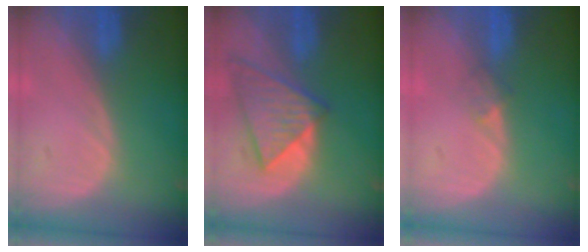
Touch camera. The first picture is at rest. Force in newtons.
{"total": 8.3, "press": 7.3, "slide": 3.9}
{"total": 1.5, "press": 1.2, "slide": 1.0}